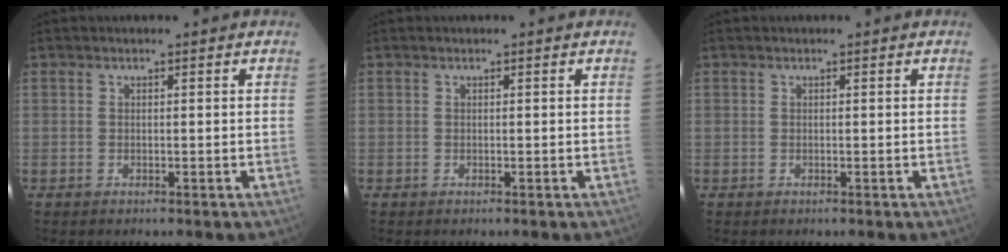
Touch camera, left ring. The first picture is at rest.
{"total": 0.0}
{"total": 0.0}